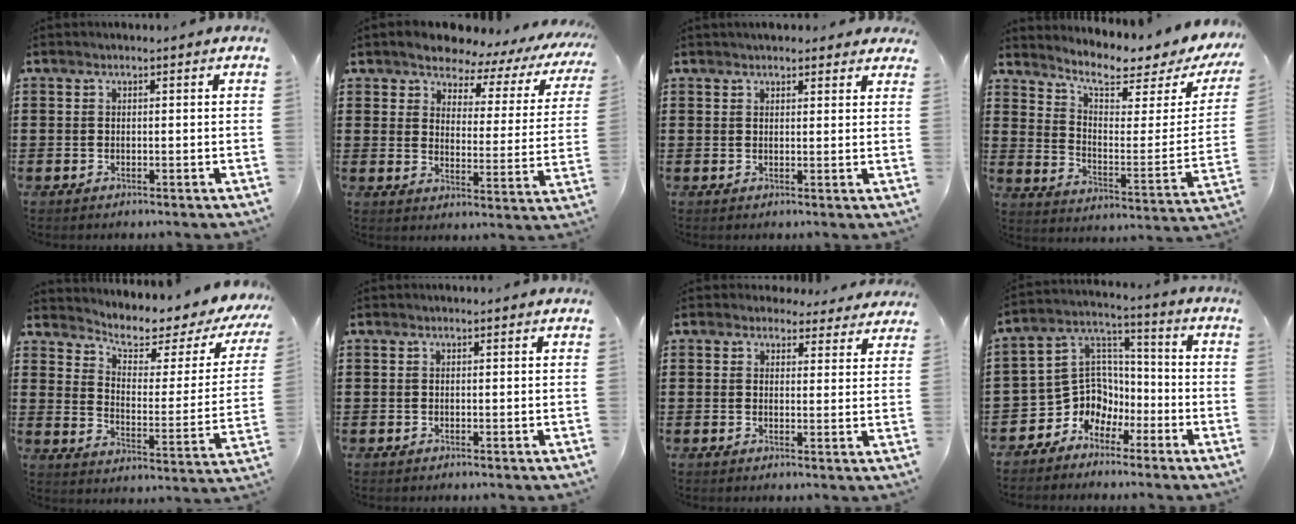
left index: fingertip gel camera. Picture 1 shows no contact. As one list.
[{"total": 4.9, "force": [4.5, 1.6, 1.0], "torque": [-0.042, -0.034, 0.072]}, {"total": 2.2, "force": [2.1, 0.7, 0.5], "torque": [-0.014, 0.004, 0.039]}, {"total": 5.9, "force": [4.5, 1.6, 3.5], "torque": [-0.070, -0.040, 0.065]}, {"total": 4.0, "force": [3.0, 1.5, 2.1], "torque": [-0.055, -0.027, 0.041]}, {"total": 0.0}, {"total": 3.1, "force": [2.8, 1.2, 0.5], "torque": [-0.012, -0.007, 0.052]}, {"total": 7.2, "force": [-3.6, 6.1, 1.0], "torque": [-0.053, -0.007, -0.072]}]